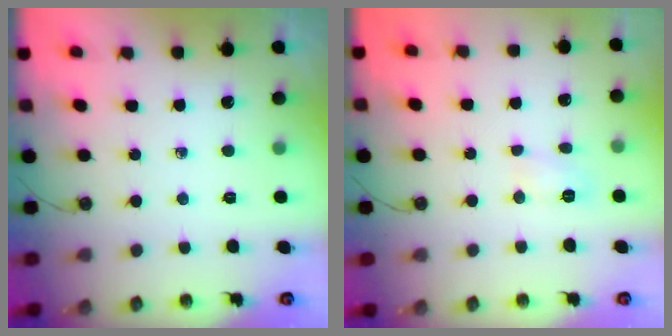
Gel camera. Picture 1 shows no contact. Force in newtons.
{"total": 3.9, "press": 3.9, "slide": 0.3}